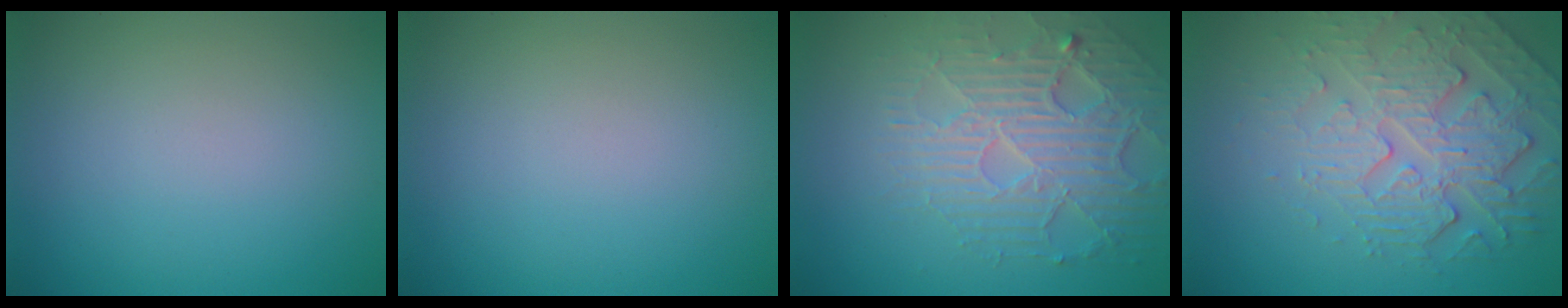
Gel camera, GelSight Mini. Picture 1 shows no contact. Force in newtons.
{"total": 0.0}
{"total": 5.6, "press": 4.5, "slide": 3.3}
{"total": 4.5, "press": 4.1, "slide": 1.8}